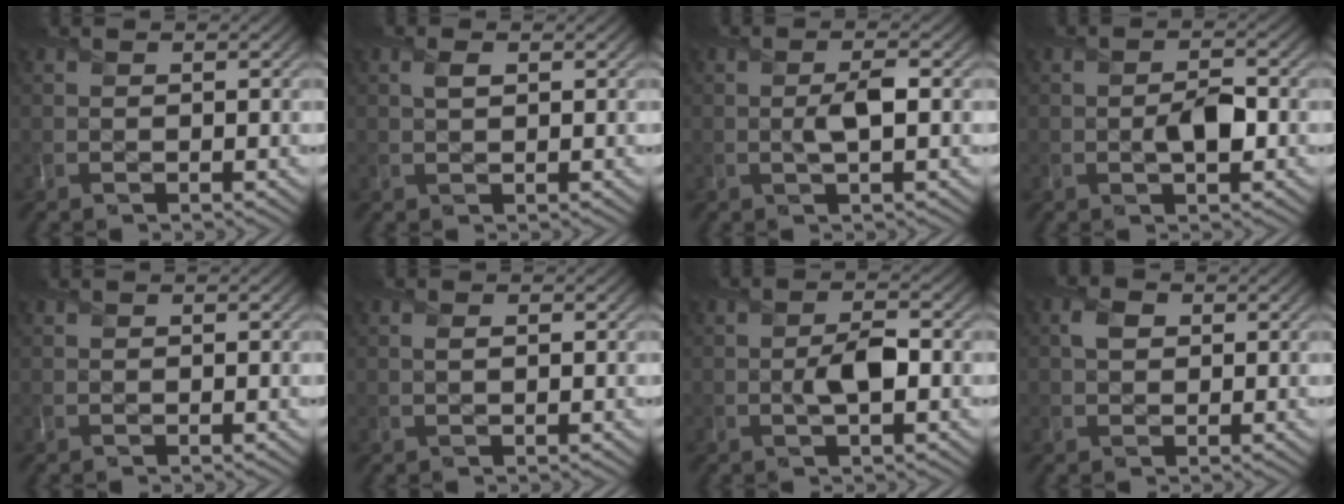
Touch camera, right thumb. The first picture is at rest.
{"total": 1.0, "force": [0.4, 0.5, 0.8], "torque": [-0.018, 0.001, 0.009]}
{"total": 2.5, "force": [-0.2, 0.6, 2.4], "torque": [-0.046, 0.004, -0.005]}
{"total": 3.1, "force": [-0.6, 1.5, 2.7], "torque": [-0.048, 0.000, -0.009]}
{"total": 0.0}
{"total": 0.6, "force": [0.3, 0.2, 0.5], "torque": [-0.010, 0.002, 0.004]}
{"total": 3.3, "force": [-0.6, 1.3, 3.0], "torque": [-0.059, 0.001, -0.012]}
{"total": 1.9, "force": [0.4, 1.6, 1.0], "torque": [-0.026, 0.003, 0.006]}